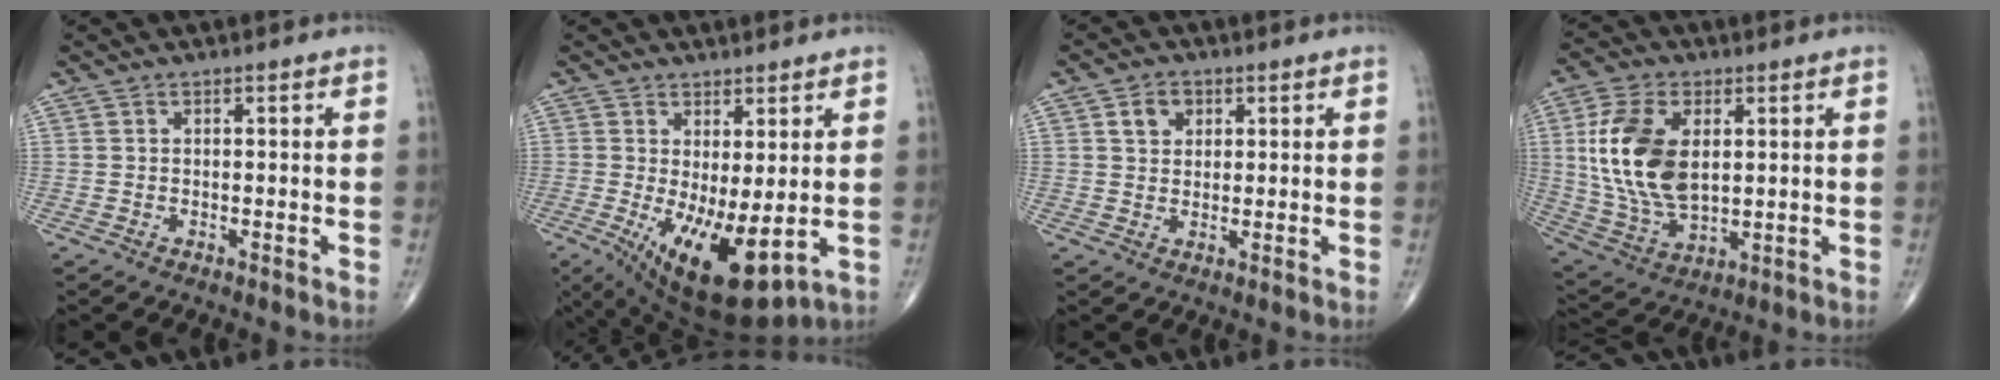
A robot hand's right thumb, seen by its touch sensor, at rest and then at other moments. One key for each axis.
{"total": 12.7, "fx": -1.6, "fy": 4.8, "fz": 11.7, "tx": -0.193, "ty": -0.026, "tz": -0.006}
{"total": 4.1, "fx": 1.6, "fy": 3.3, "fz": 2.0, "tx": -0.017, "ty": -0.003, "tz": 0.026}
{"total": 16.4, "fx": 2.9, "fy": 9.5, "fz": 13.1, "tx": -0.257, "ty": -0.010, "tz": 0.065}